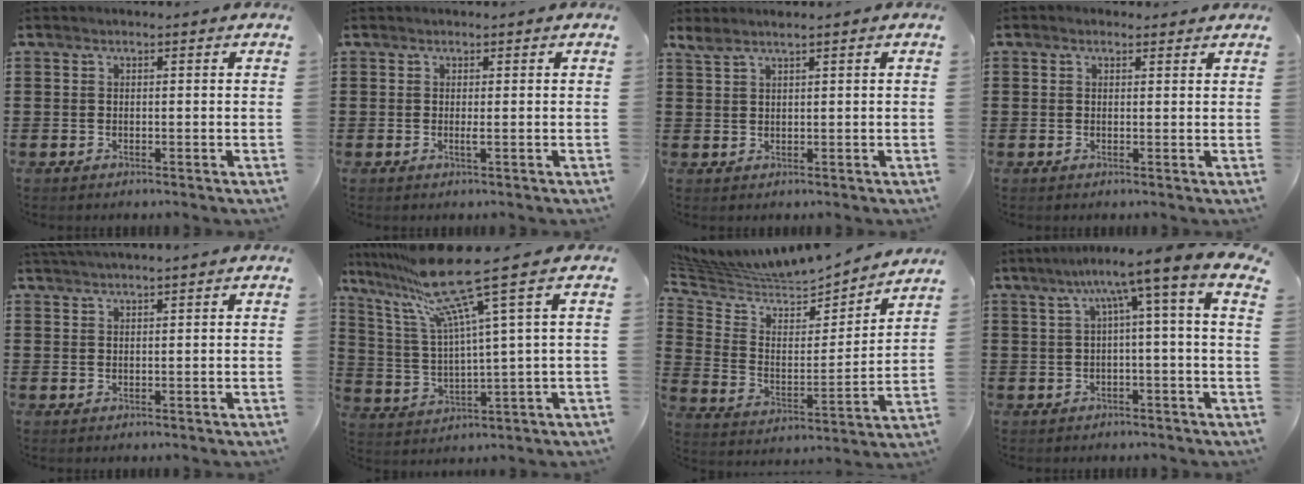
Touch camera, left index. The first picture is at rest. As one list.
[{"total": 0.8, "force": [0.0, -0.1, 0.8], "torque": [-0.015, -0.004, 0.000]}, {"total": 2.0, "force": [1.6, 0.1, 1.1], "torque": [-0.025, 0.001, 0.030]}, {"total": 1.1, "force": [0.9, 0.5, 0.3], "torque": [-0.008, 0.005, 0.018]}, {"total": 1.8, "force": [1.7, -0.3, 0.4], "torque": [-0.011, 0.002, 0.034]}, {"total": 13.2, "force": [8.8, 0.0, 9.9], "torque": [-0.230, -0.038, 0.139]}, {"total": 5.1, "force": [4.8, 1.6, 0.3], "torque": [-0.041, -0.047, 0.079]}, {"total": 6.6, "force": [1.0, -0.5, 6.5], "torque": [-0.129, -0.013, 0.007]}]